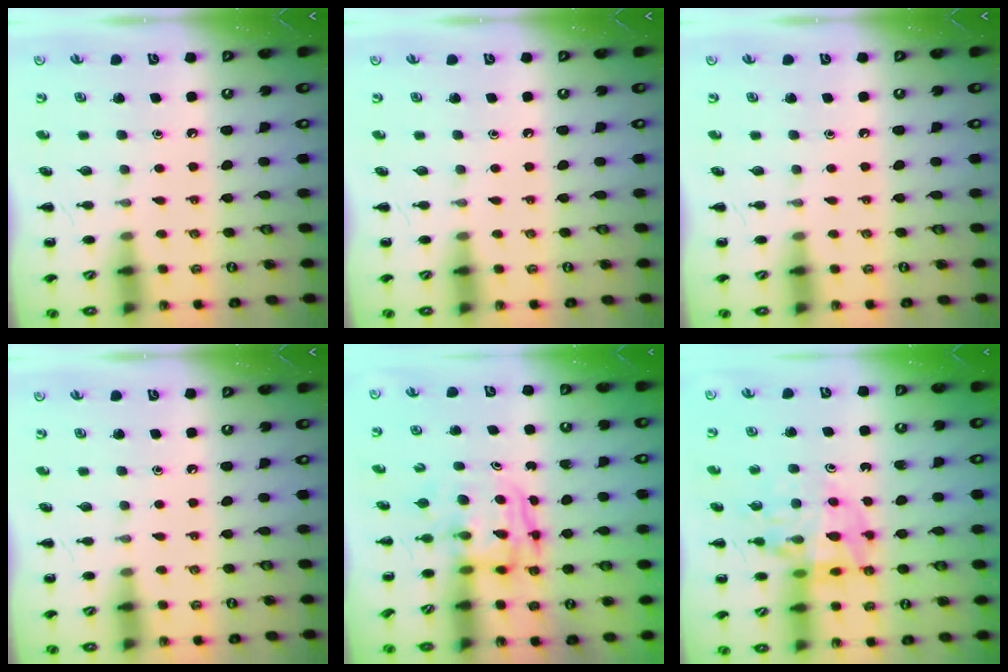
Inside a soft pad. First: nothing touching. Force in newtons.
{"total": 0.0}
{"total": 0.0}
{"total": 0.0}
{"total": 3.7, "press": 3.7, "slide": 0.4}
{"total": 13.6, "press": 13.2, "slide": 3.1}